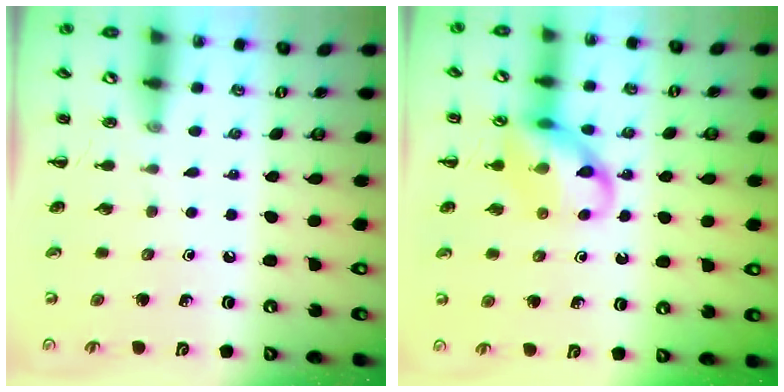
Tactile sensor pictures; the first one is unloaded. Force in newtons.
{"total": 12.3, "press": 12.1, "slide": 1.6}